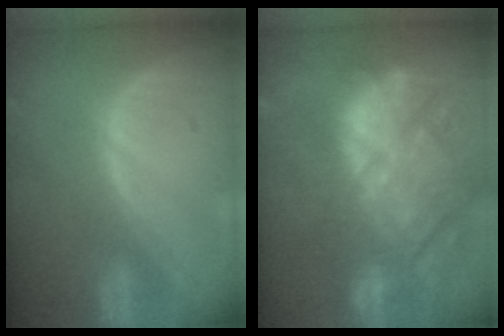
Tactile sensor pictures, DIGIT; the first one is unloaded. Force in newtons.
{"total": 14.5, "press": 12.7, "slide": 7.0}